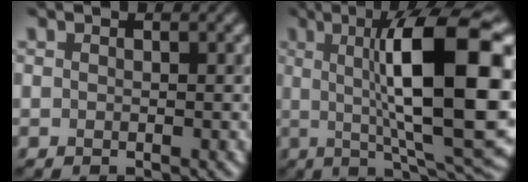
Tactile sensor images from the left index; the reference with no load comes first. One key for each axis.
{"total": 14.5, "fx": 2.1, "fy": 3.4, "fz": 13.9, "tx": -0.183, "ty": 0.003, "tz": 0.029}